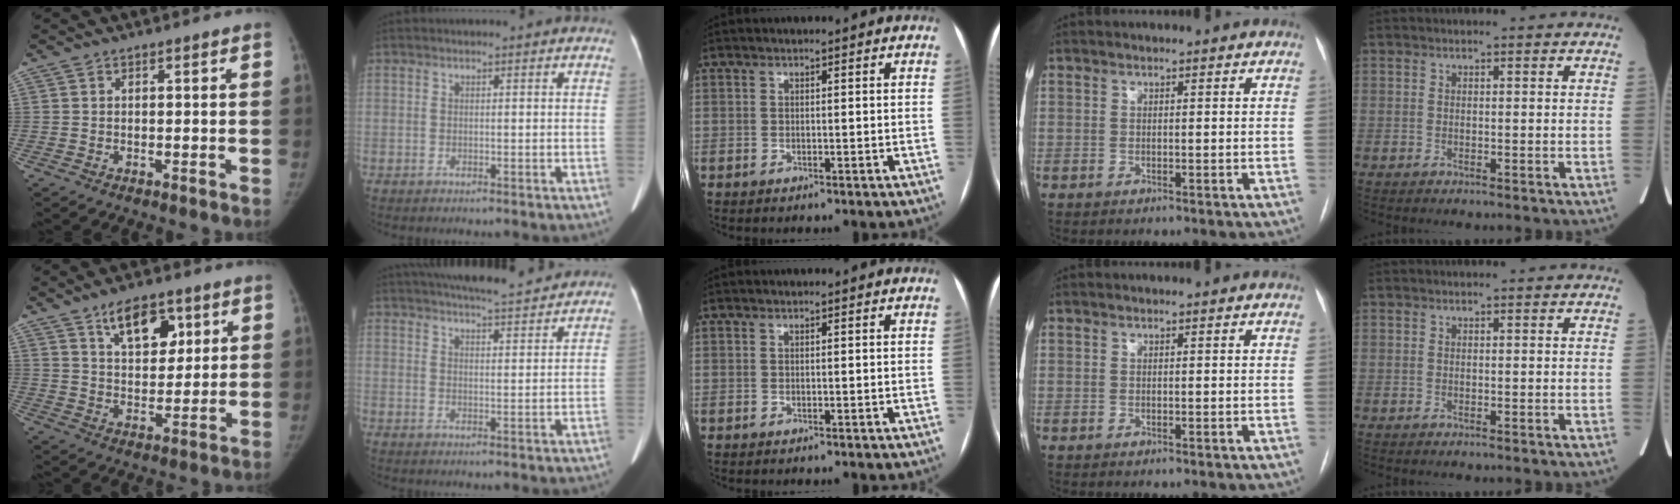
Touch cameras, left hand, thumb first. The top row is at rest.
{"thumb": {"total": 10.2, "force": [5.5, 5.6, 6.5], "torque": [-0.066, -0.036, 0.092]}, "index": {"total": 11.8, "force": [10.8, 1.3, 4.7], "torque": [-0.074, 0.012, 0.150]}}